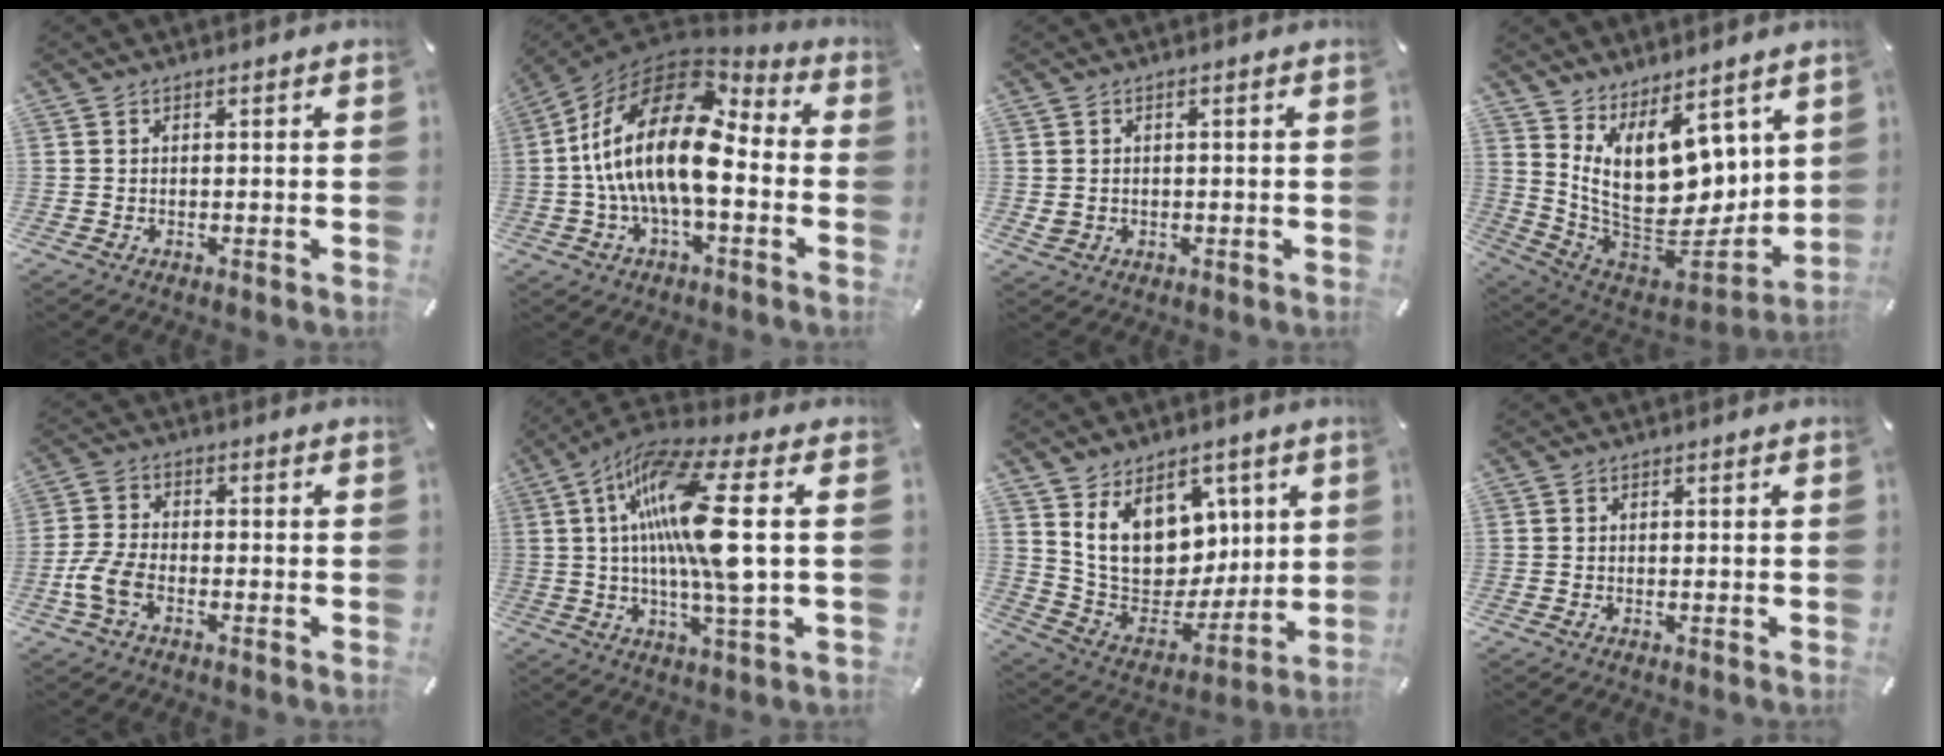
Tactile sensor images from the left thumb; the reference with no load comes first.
{"total": 22.5, "force": [0.0, 11.1, 19.5], "torque": [-0.392, 0.002, -0.002]}
{"total": 1.7, "force": [0.0, 1.6, 0.6], "torque": [-0.013, 0.003, 0.000]}
{"total": 18.4, "force": [7.5, 11.6, 12.2], "torque": [-0.234, -0.096, 0.147]}
{"total": 6.2, "force": [-2.8, 3.6, 4.3], "torque": [-0.099, 0.005, -0.054]}
{"total": 17.2, "force": [2.5, 2.8, 16.8], "torque": [-0.344, -0.011, 0.025]}
{"total": 16.2, "force": [6.4, 12.5, 8.0], "torque": [-0.155, -0.047, 0.128]}
{"total": 0.0}